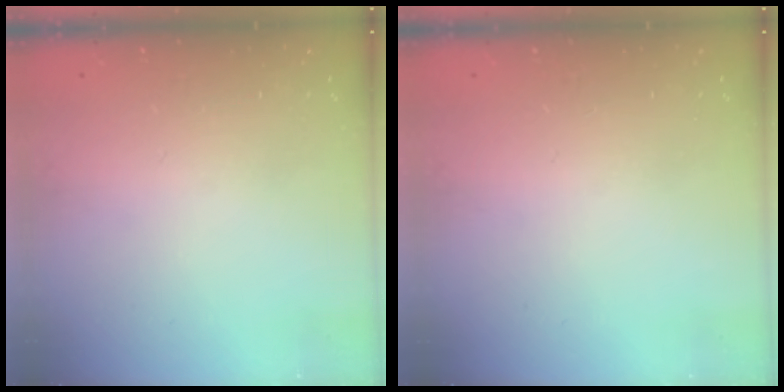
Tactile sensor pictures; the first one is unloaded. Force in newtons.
{"total": 0.0}